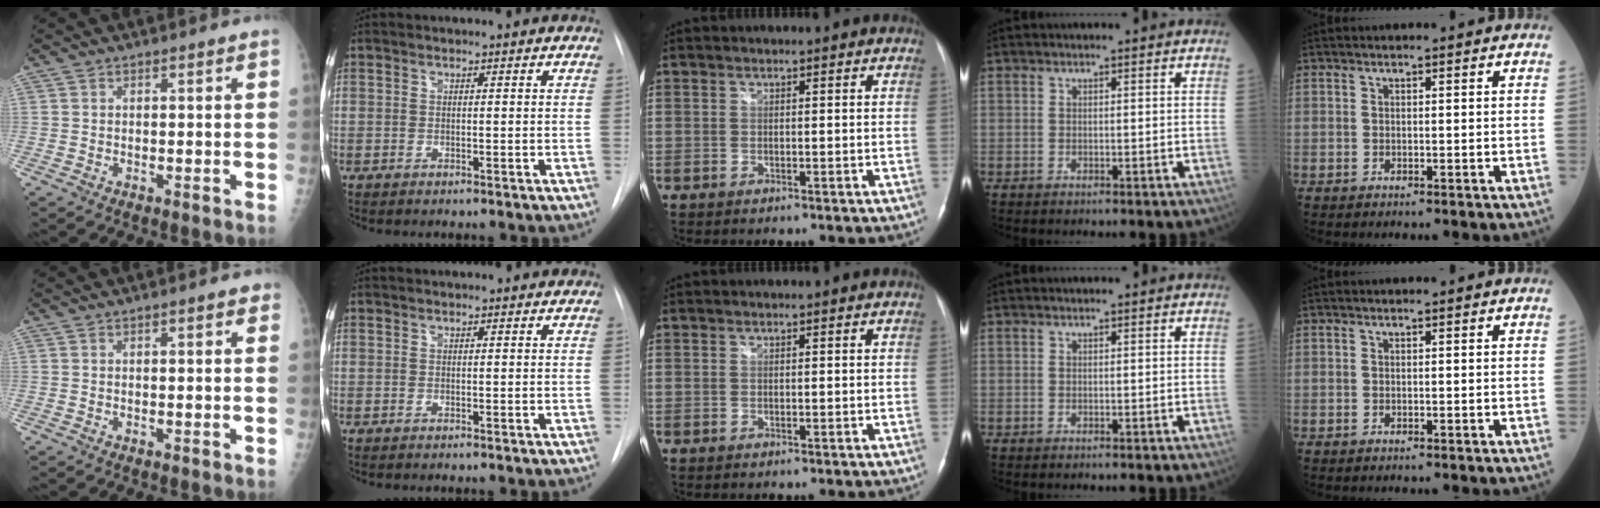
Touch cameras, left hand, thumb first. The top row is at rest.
{"thumb": {"total": 2.0, "force": [1.0, 0.5, 1.6], "torque": [-0.019, 0.001, 0.010]}, "index": {"total": 1.2, "force": [1.0, 0.5, 0.3], "torque": [-0.009, 0.004, 0.008]}}